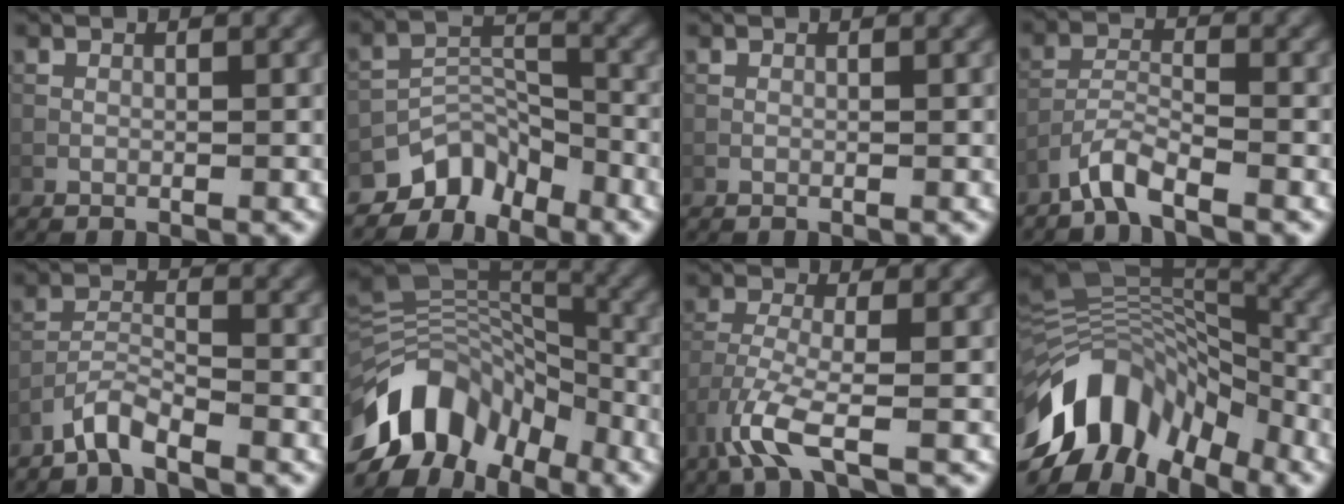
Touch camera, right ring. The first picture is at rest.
{"total": 5.2, "force": [-4.2, 2.7, 1.4], "torque": [-0.011, 0.001, -0.085]}
{"total": 0.0}
{"total": 3.1, "force": [-2.6, 0.5, 1.6], "torque": [-0.031, 0.006, -0.059]}
{"total": 2.9, "force": [-2.6, 0.4, 1.3], "torque": [-0.023, 0.007, -0.058]}
{"total": 12.3, "force": [-7.0, 7.6, 6.6], "torque": [-0.130, 0.024, -0.139]}
{"total": 4.7, "force": [-3.0, 0.9, 3.5], "torque": [-0.086, -0.014, -0.071]}
{"total": 13.1, "force": [-6.6, 7.7, 8.3], "torque": [-0.169, 0.023, -0.119]}